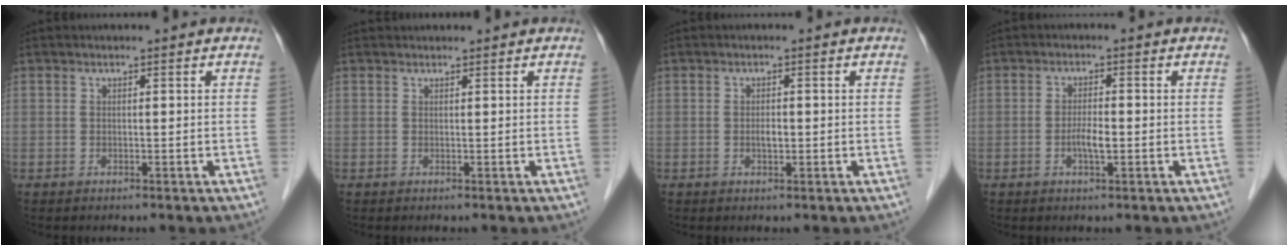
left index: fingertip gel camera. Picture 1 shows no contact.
{"total": 0.5, "force": [-0.4, 0.2, 0.2], "torque": [0.001, 0.010, -0.014]}
{"total": 2.6, "force": [-2.4, 0.5, 1.0], "torque": [-0.015, -0.015, -0.044]}
{"total": 3.8, "force": [-2.9, 0.5, 2.3], "torque": [-0.043, -0.015, -0.054]}